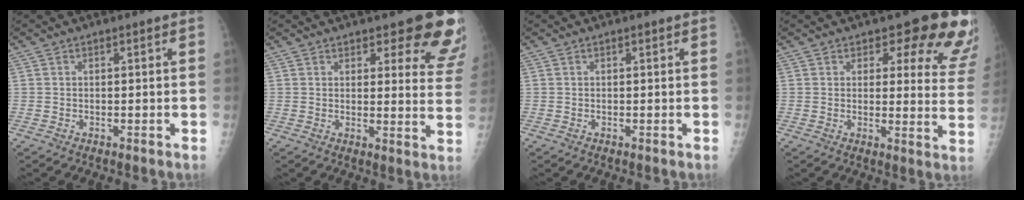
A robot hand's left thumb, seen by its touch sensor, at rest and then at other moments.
{"total": 12.5, "force": [9.2, 4.4, 7.2], "torque": [-0.030, -0.056, 0.090]}
{"total": 0.0}
{"total": 14.9, "force": [10.9, 6.3, 8.0], "torque": [-0.031, -0.066, 0.099]}